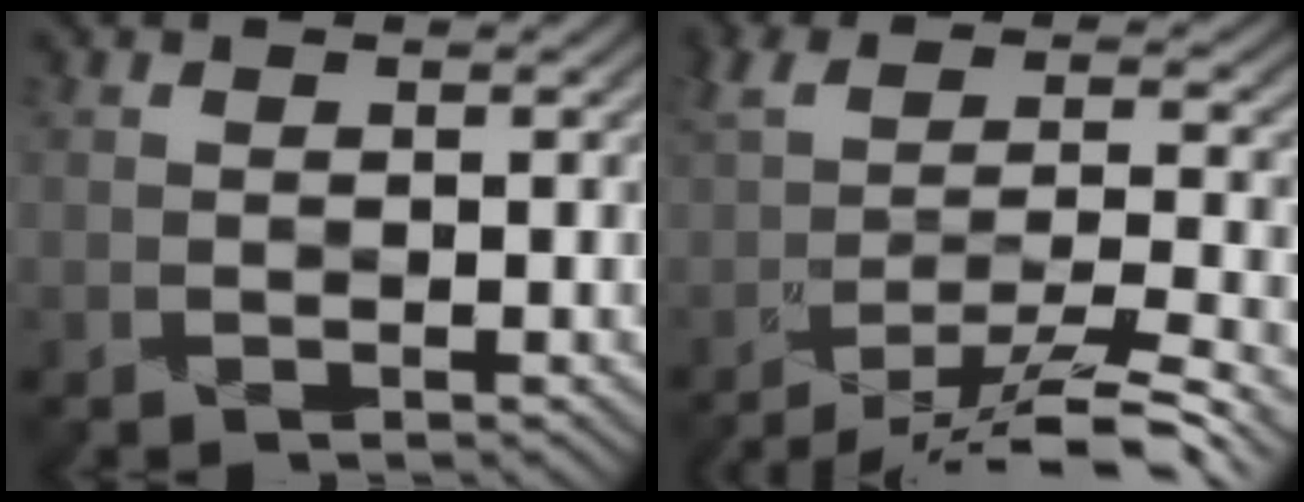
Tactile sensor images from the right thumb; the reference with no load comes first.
{"total": 8.4, "force": [-5.7, 1.3, 6.0], "torque": [-0.104, 0.006, -0.105]}